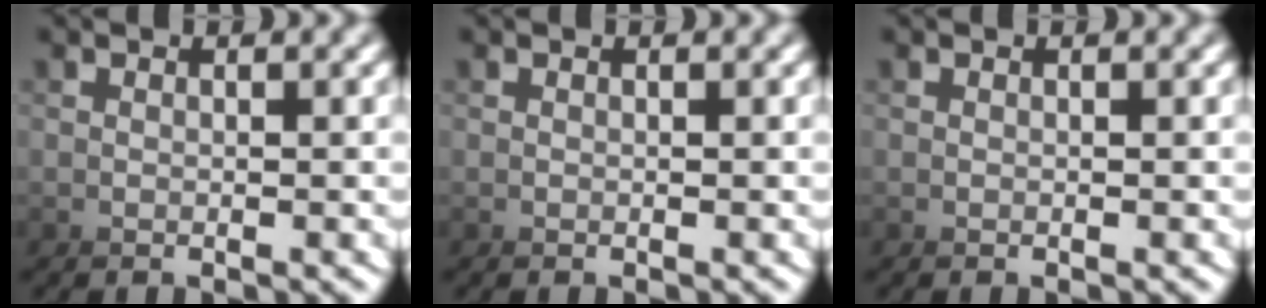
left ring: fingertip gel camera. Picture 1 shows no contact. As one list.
[{"total": 0.0}, {"total": 0.0}]